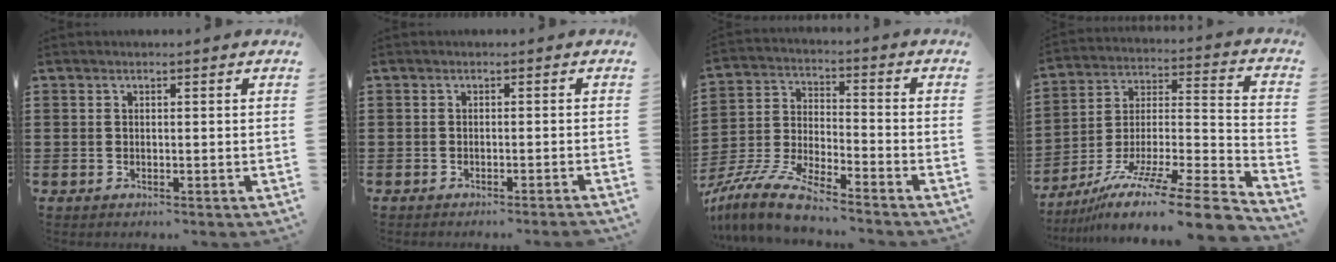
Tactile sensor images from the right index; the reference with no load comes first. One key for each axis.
{"total": 0.9, "fx": -0.8, "fy": -0.3, "fz": 0.4, "tx": -0.006, "ty": 0.000, "tz": -0.015}
{"total": 8.5, "fx": -7.8, "fy": 0.5, "fz": 3.1, "tx": -0.086, "ty": -0.003, "tz": -0.163}
{"total": 11.8, "fx": -8.9, "fy": 1.5, "fz": 7.7, "tx": -0.125, "ty": 0.013, "tz": -0.160}